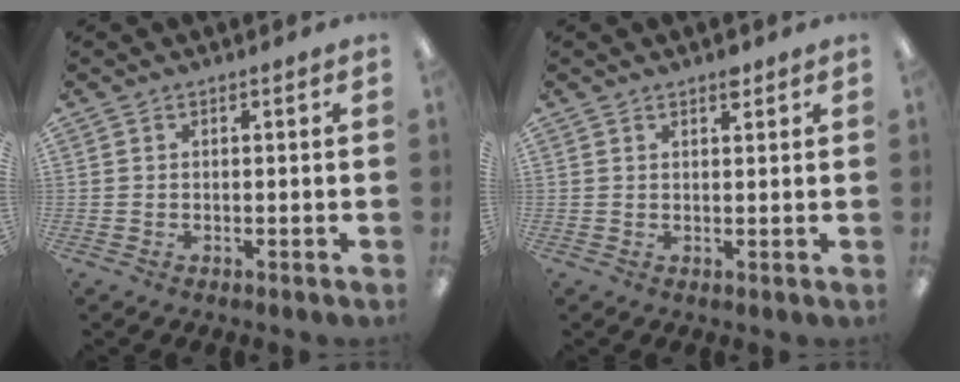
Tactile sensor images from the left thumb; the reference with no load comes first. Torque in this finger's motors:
{"motor_torque": [0.31, 0.09, 0.44, -0.14, 0.00]}